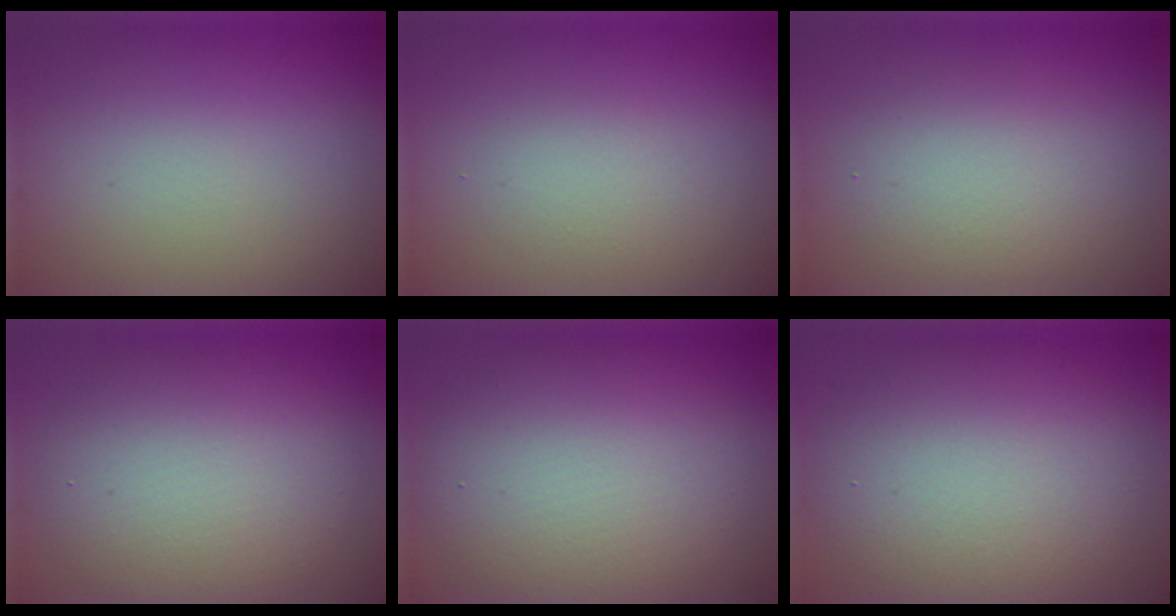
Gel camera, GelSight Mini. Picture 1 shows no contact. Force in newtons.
{"total": 1.7, "press": 1.7, "slide": 0.0}
{"total": 3.8, "press": 3.8, "slide": 0.4}
{"total": 7.5, "press": 7.5, "slide": 0.6}
{"total": 9.4, "press": 9.4, "slide": 0.2}
{"total": 9.7, "press": 9.7, "slide": 0.7}